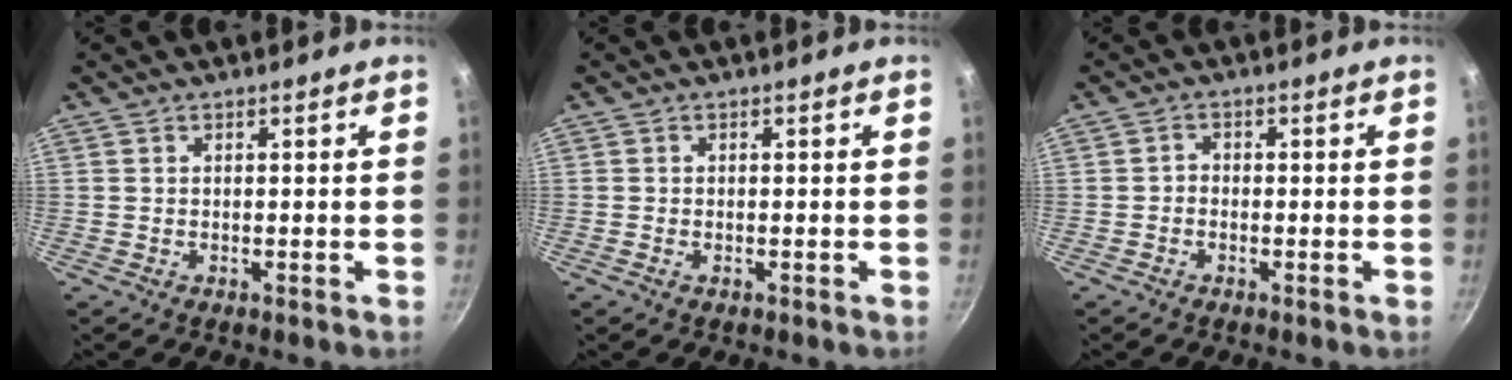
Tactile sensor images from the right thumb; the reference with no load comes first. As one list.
[{"total": 0.6, "force": [-0.3, 0.4, 0.4], "torque": [-0.009, 0.001, -0.008]}, {"total": 1.3, "force": [-0.6, 1.0, 0.6], "torque": [-0.010, 0.007, -0.016]}]